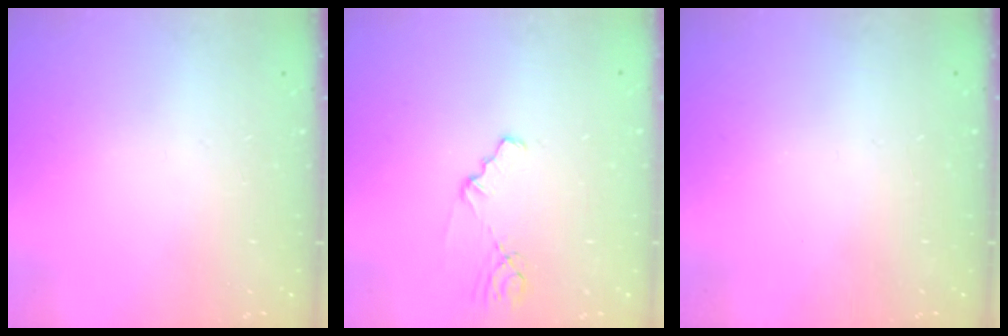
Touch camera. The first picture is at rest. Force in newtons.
{"total": 1.8, "press": 1.8, "slide": 0.3}
{"total": 0.0}